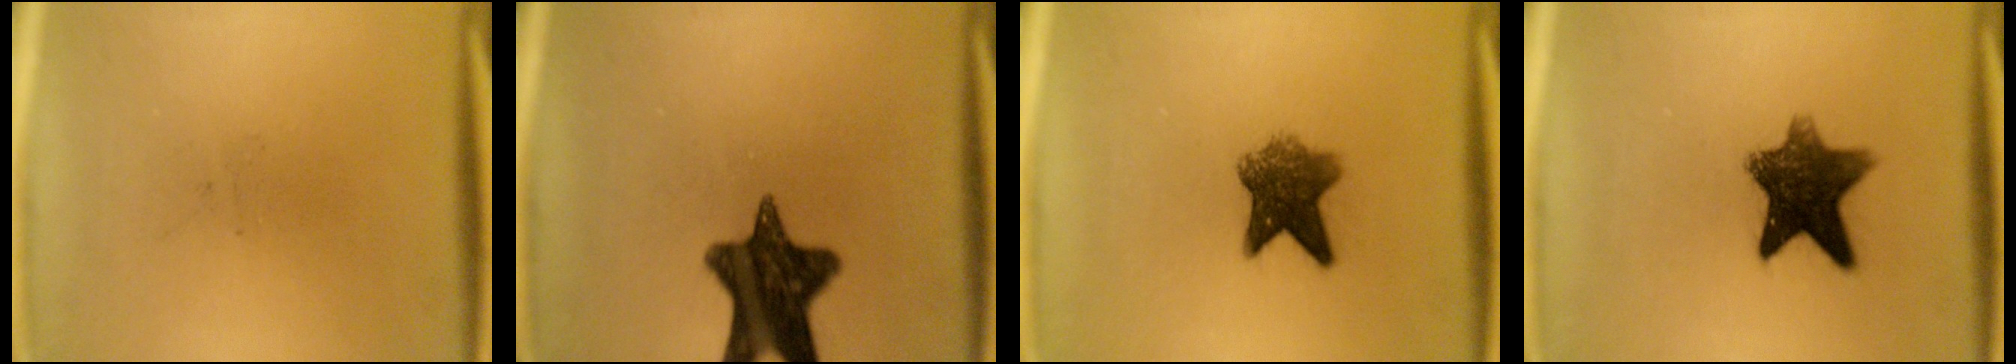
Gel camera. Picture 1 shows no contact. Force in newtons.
{"total": 13.1}
{"total": 6.8}
{"total": 10.2}